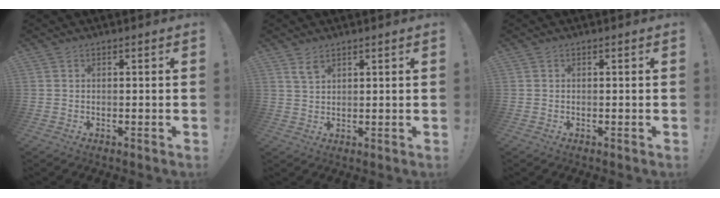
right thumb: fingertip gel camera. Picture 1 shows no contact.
{"total": 3.8, "force": [2.5, 2.0, 1.9], "torque": [-0.024, -0.013, 0.047]}
{"total": 0.0}